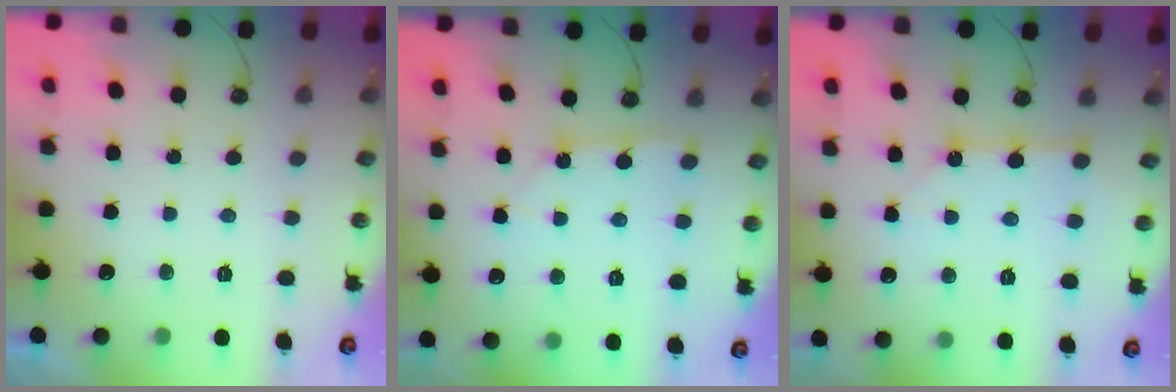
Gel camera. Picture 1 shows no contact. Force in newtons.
{"total": 2.5, "press": 2.5, "slide": 0.2}
{"total": 4.3, "press": 4.3, "slide": 0.4}